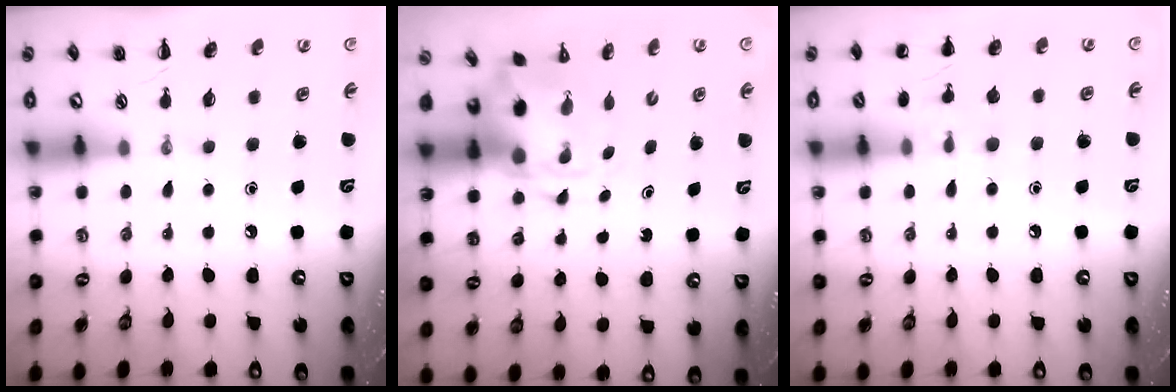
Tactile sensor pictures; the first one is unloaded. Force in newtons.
{"total": 3.8, "press": 3.7, "slide": 0.9}
{"total": 7.7, "press": 7.5, "slide": 1.8}